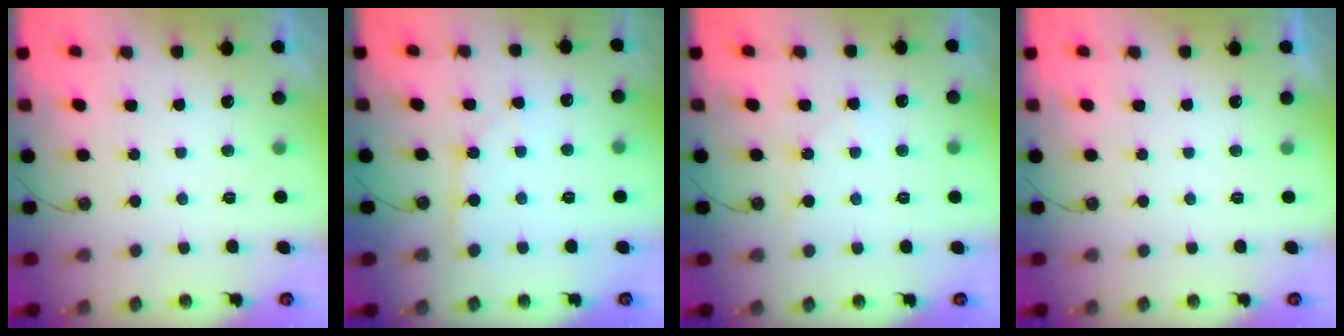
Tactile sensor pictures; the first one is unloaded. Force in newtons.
{"total": 2.2, "press": 2.1, "slide": 0.3}
{"total": 4.2, "press": 4.1, "slide": 0.5}
{"total": 0.0}